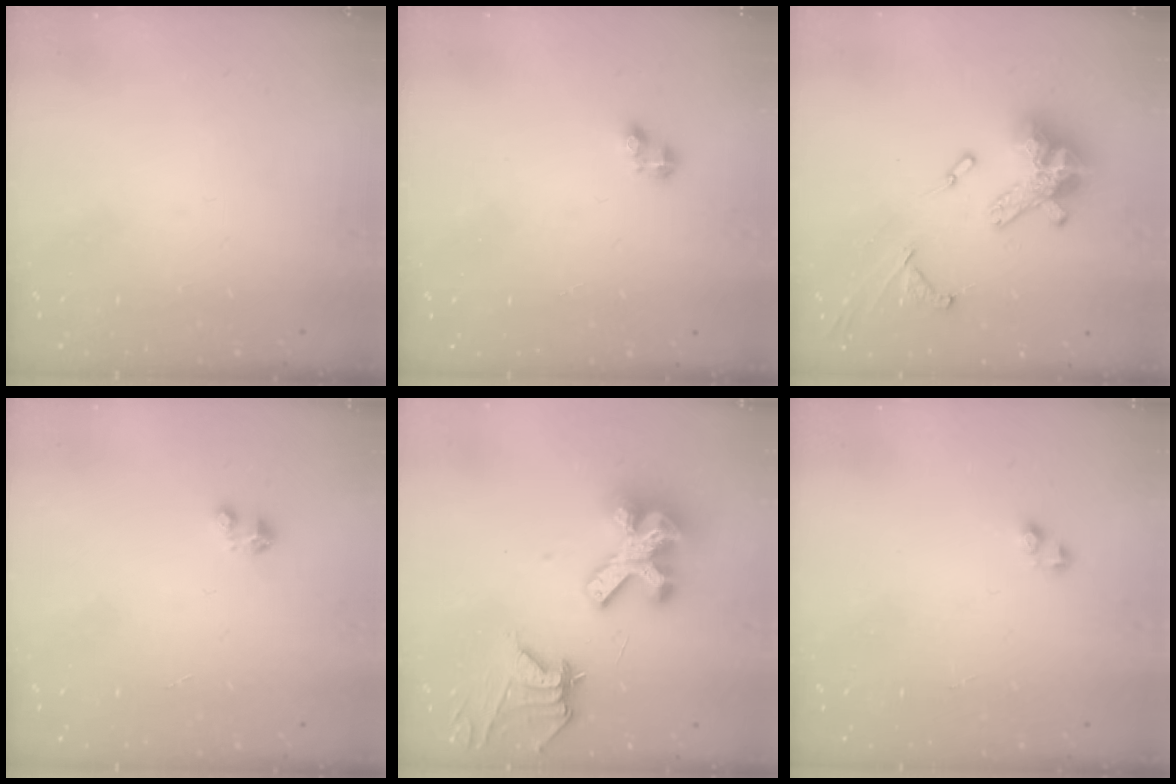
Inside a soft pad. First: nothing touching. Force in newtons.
{"total": 2.4, "press": 2.4, "slide": 0.4}
{"total": 17.1, "press": 17.0, "slide": 1.9}
{"total": 1.6, "press": 1.6, "slide": 0.1}
{"total": 15.5, "press": 15.4, "slide": 1.5}
{"total": 1.9, "press": 1.9, "slide": 0.3}